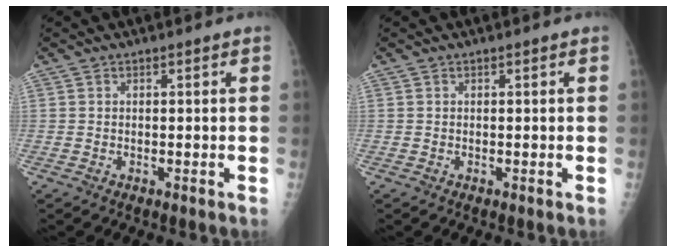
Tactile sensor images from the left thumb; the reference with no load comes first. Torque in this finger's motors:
{"motor_torque": [0.00, 0.00, -0.02, -0.02, 0.00]}